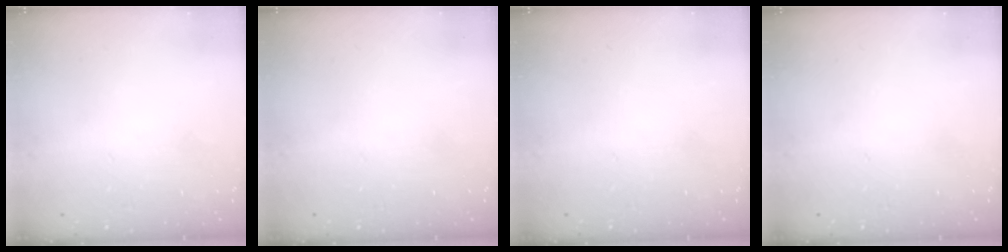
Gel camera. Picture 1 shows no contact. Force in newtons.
{"total": 0.0}
{"total": 0.0}
{"total": 0.0}